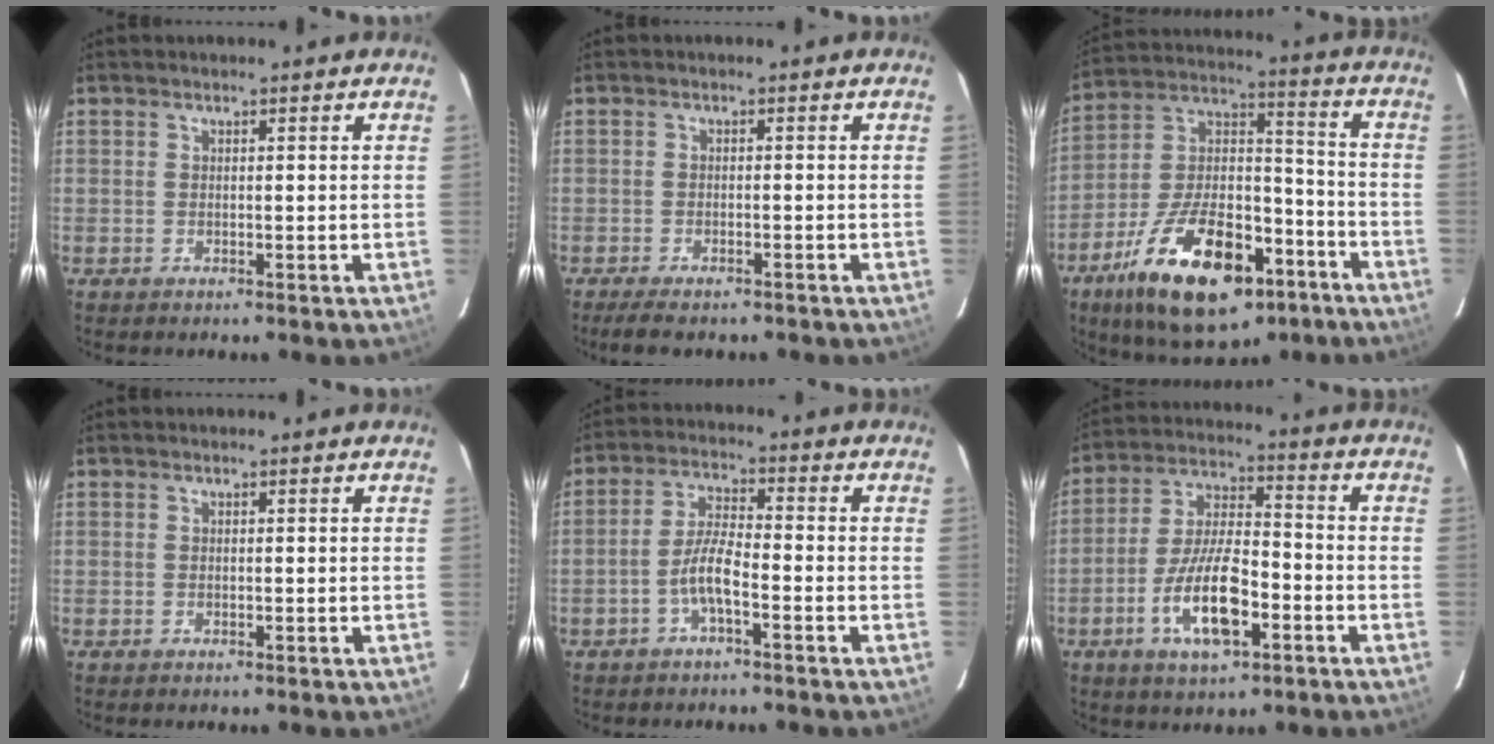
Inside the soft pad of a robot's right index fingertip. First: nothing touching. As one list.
[{"total": 5.8, "force": [-4.8, 1.6, 2.9], "torque": [-0.067, -0.017, -0.078]}, {"total": 25.2, "force": [-14.2, 11.5, 17.4], "torque": [-0.315, 0.005, -0.220]}, {"total": 0.0}, {"total": 5.1, "force": [-2.6, 1.0, 4.3], "torque": [-0.092, 0.009, -0.049]}, {"total": 13.2, "force": [-5.5, 4.7, 11.1], "torque": [-0.227, -0.002, -0.097]}]